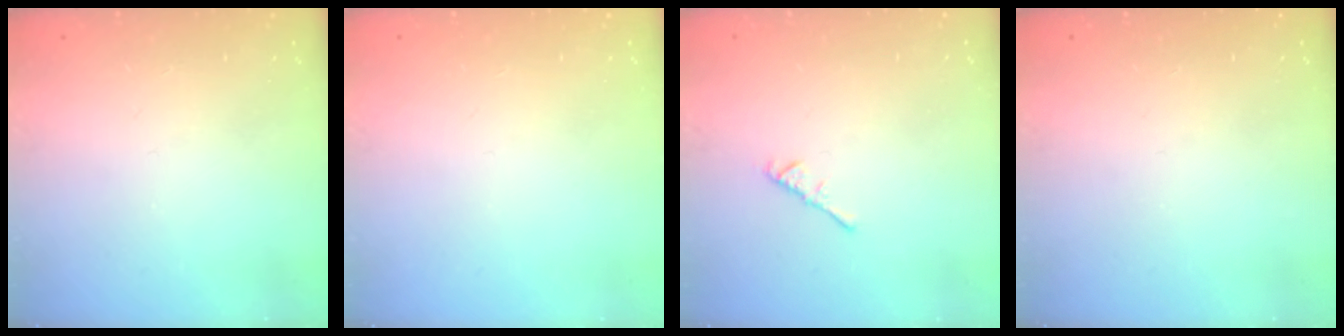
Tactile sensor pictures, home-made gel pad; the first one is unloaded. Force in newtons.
{"total": 0.0}
{"total": 2.4, "press": 2.3, "slide": 0.6}
{"total": 0.0}